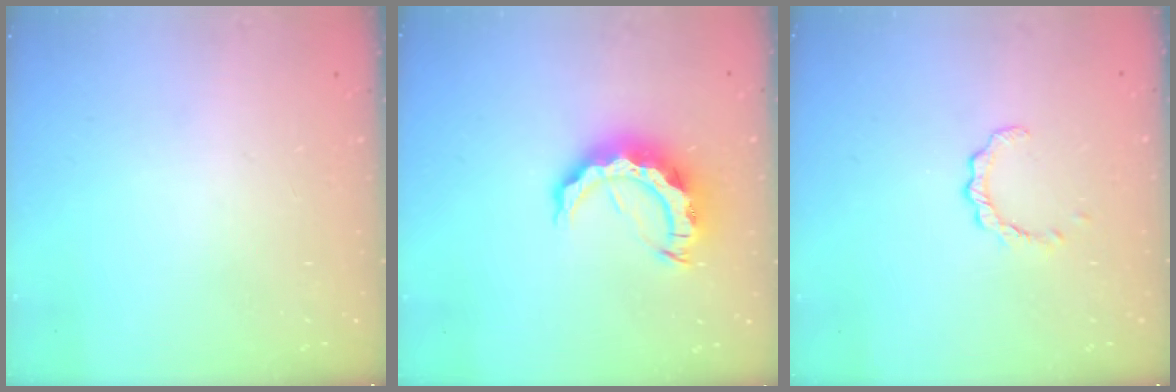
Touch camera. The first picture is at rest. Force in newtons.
{"total": 10.4, "press": 10.4, "slide": 1.2}
{"total": 2.6, "press": 2.5, "slide": 0.3}